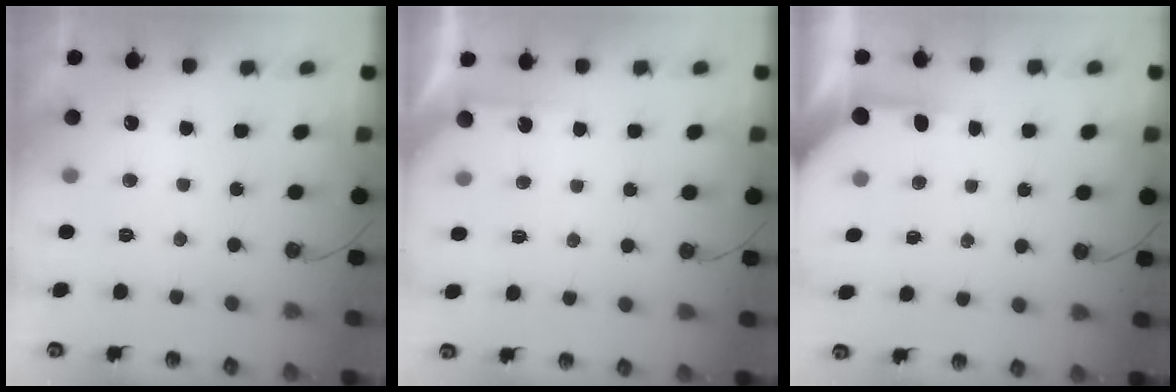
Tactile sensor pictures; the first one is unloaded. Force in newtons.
{"total": 2.8, "press": 2.8, "slide": 0.4}
{"total": 3.9, "press": 3.8, "slide": 0.4}